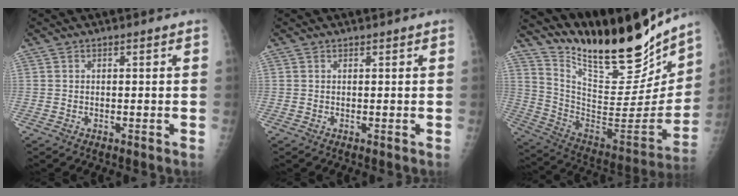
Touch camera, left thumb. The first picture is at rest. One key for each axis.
{"total": 0.0}
{"total": 27.9, "fx": 22.8, "fy": 7.3, "fz": 14.4, "tx": -0.205, "ty": -0.107, "tz": 0.359}